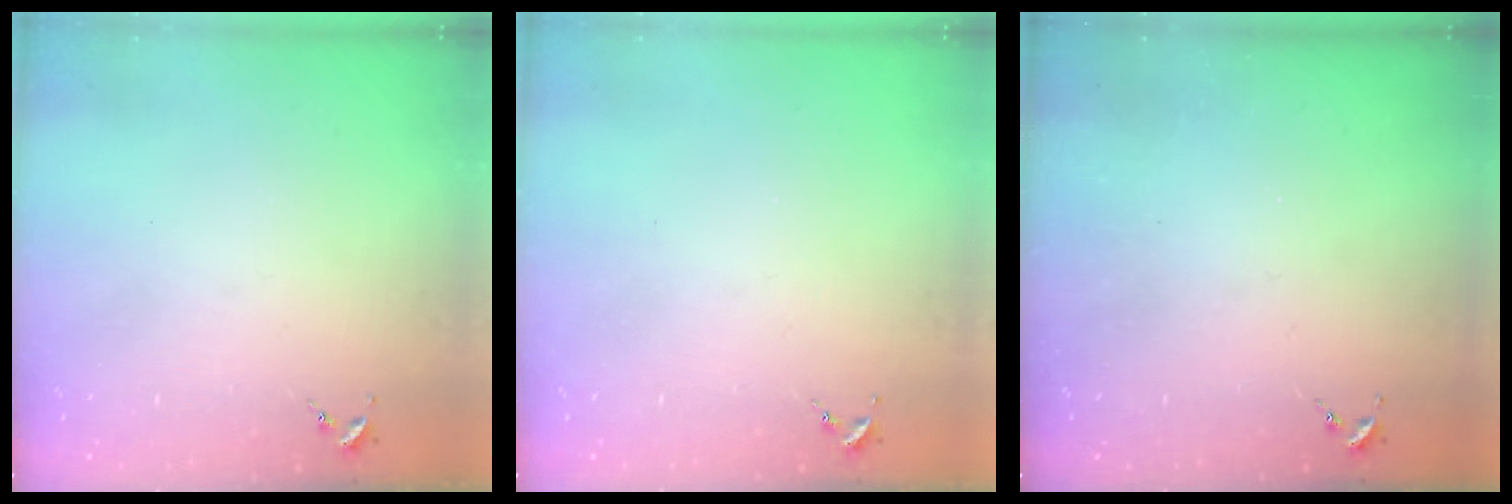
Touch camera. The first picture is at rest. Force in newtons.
{"total": 0.0}
{"total": 0.0}